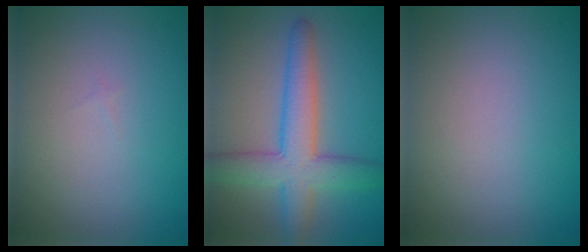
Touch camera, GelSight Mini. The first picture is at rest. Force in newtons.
{"total": 6.4, "press": 6.4, "slide": 0.2}
{"total": 0.0}